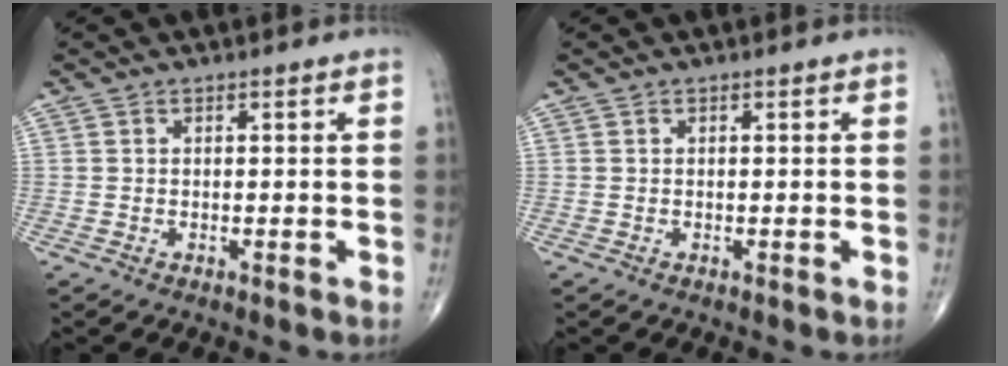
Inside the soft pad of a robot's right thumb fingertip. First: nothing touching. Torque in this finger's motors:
{"motor_torque": [-0.23, 0.23, -0.02, 0.00, 0.01]}